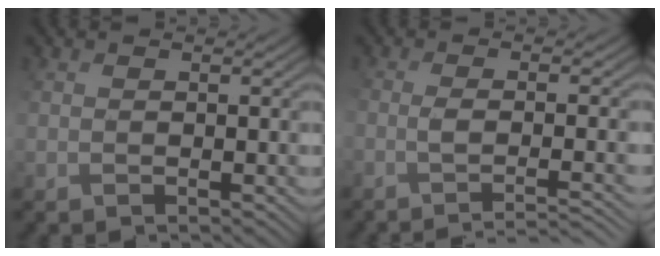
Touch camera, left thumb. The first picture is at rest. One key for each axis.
{"total": 4.8, "fx": -2.3, "fy": 1.2, "fz": 4.1, "tx": -0.054, "ty": -0.004, "tz": -0.045}